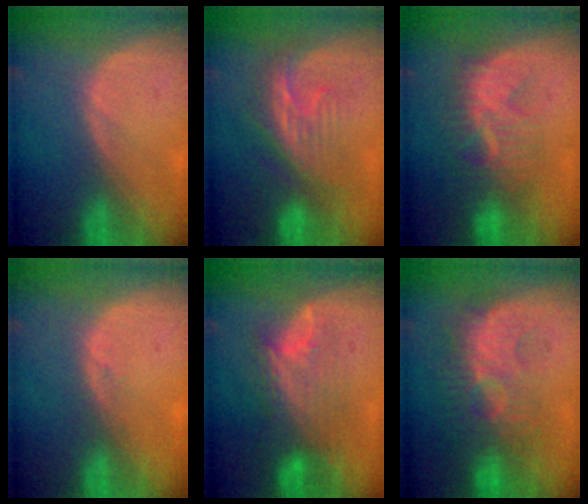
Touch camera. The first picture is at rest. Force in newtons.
{"total": 7.7, "press": 7.5, "slide": 1.5}
{"total": 8.0, "press": 7.8, "slide": 2.0}
{"total": 1.0, "press": 0.9, "slide": 0.3}
{"total": 7.6, "press": 7.3, "slide": 2.2}
{"total": 9.1, "press": 8.7, "slide": 2.6}